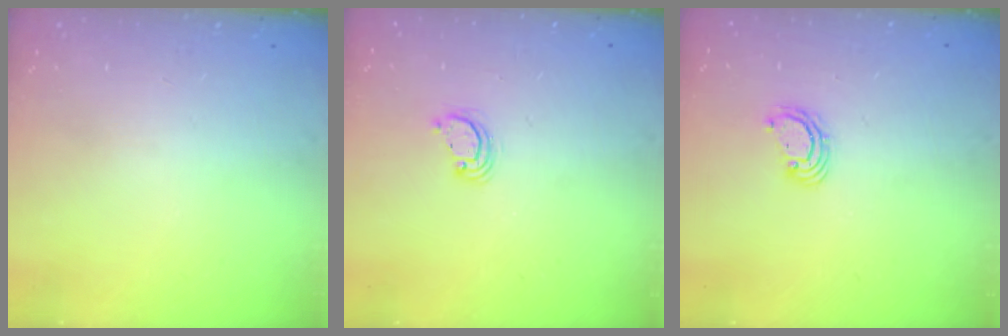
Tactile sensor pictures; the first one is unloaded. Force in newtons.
{"total": 3.2, "press": 3.2, "slide": 0.2}
{"total": 3.8, "press": 3.8, "slide": 0.1}